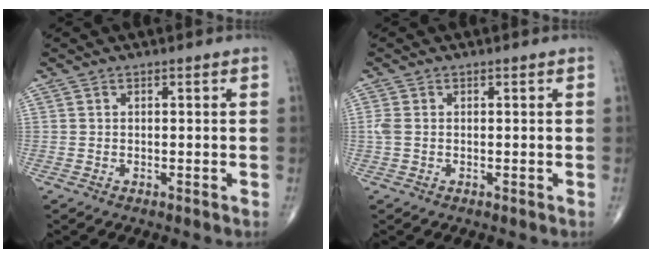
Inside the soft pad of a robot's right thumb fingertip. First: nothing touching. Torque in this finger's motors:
{"motor_torque": [-0.12, 0.06, 0.56, 0.09, -0.01]}